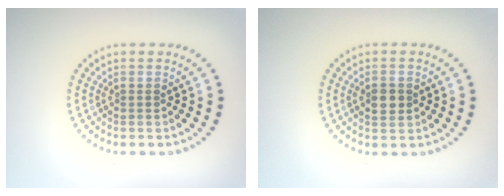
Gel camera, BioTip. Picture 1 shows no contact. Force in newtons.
{"total": 2.4, "press": 2.4, "slide": 0.0}